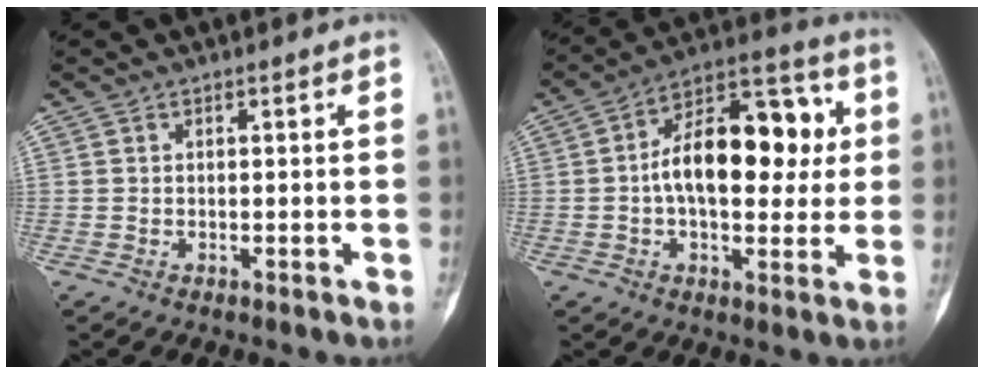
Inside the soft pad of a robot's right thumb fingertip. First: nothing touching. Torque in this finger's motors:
{"motor_torque": [1.47, 2.45, 0.64, -0.42, 0.34]}